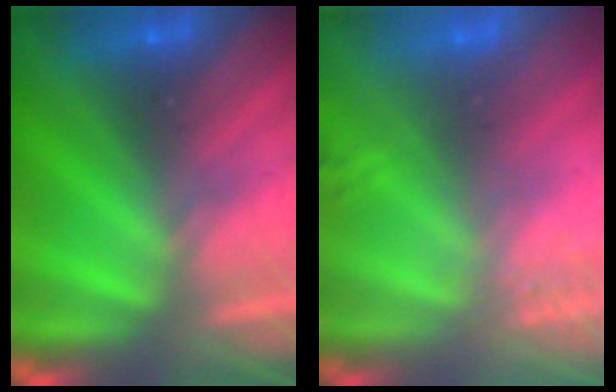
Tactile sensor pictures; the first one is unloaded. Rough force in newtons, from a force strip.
{"total": 2.4}